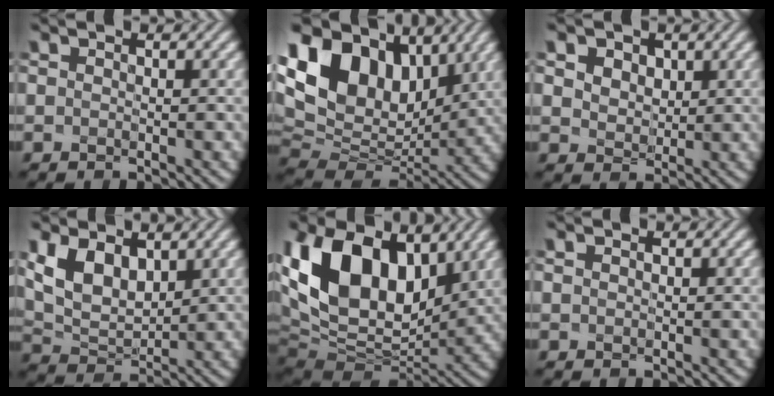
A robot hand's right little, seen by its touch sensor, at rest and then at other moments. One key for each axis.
{"total": 13.6, "fx": 5.4, "fy": 8.9, "fz": 8.8, "tx": -0.178, "ty": 0.026, "tz": 0.098}
{"total": 5.3, "fx": 2.6, "fy": 3.8, "fz": 2.7, "tx": -0.066, "ty": 0.011, "tz": 0.041}
{"total": 4.3, "fx": 1.7, "fy": 2.6, "fz": 3.0, "tx": -0.063, "ty": -0.013, "tz": 0.041}
{"total": 13.8, "fx": 3.6, "fy": 8.6, "fz": 10.2, "tx": -0.204, "ty": 0.005, "tz": 0.068}
{"total": 0.0}